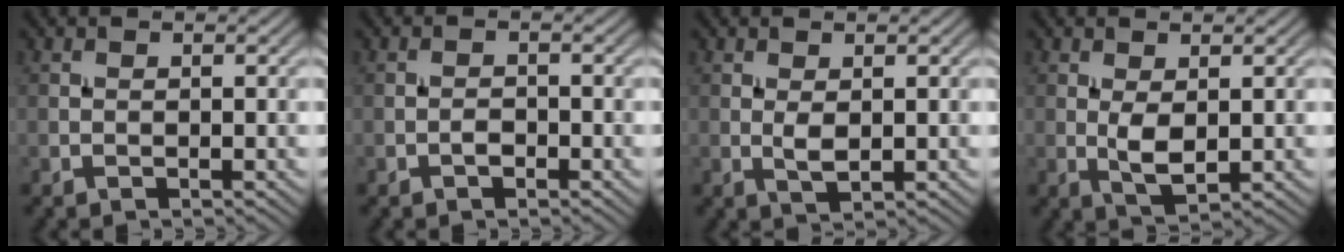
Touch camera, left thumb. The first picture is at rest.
{"total": 1.4, "force": [-0.8, 0.7, 0.8], "torque": [-0.013, 0.002, -0.018]}
{"total": 1.9, "force": [0.3, 0.8, 1.7], "torque": [-0.037, -0.003, 0.008]}
{"total": 3.2, "force": [0.3, 1.4, 2.8], "torque": [-0.057, -0.005, 0.010]}